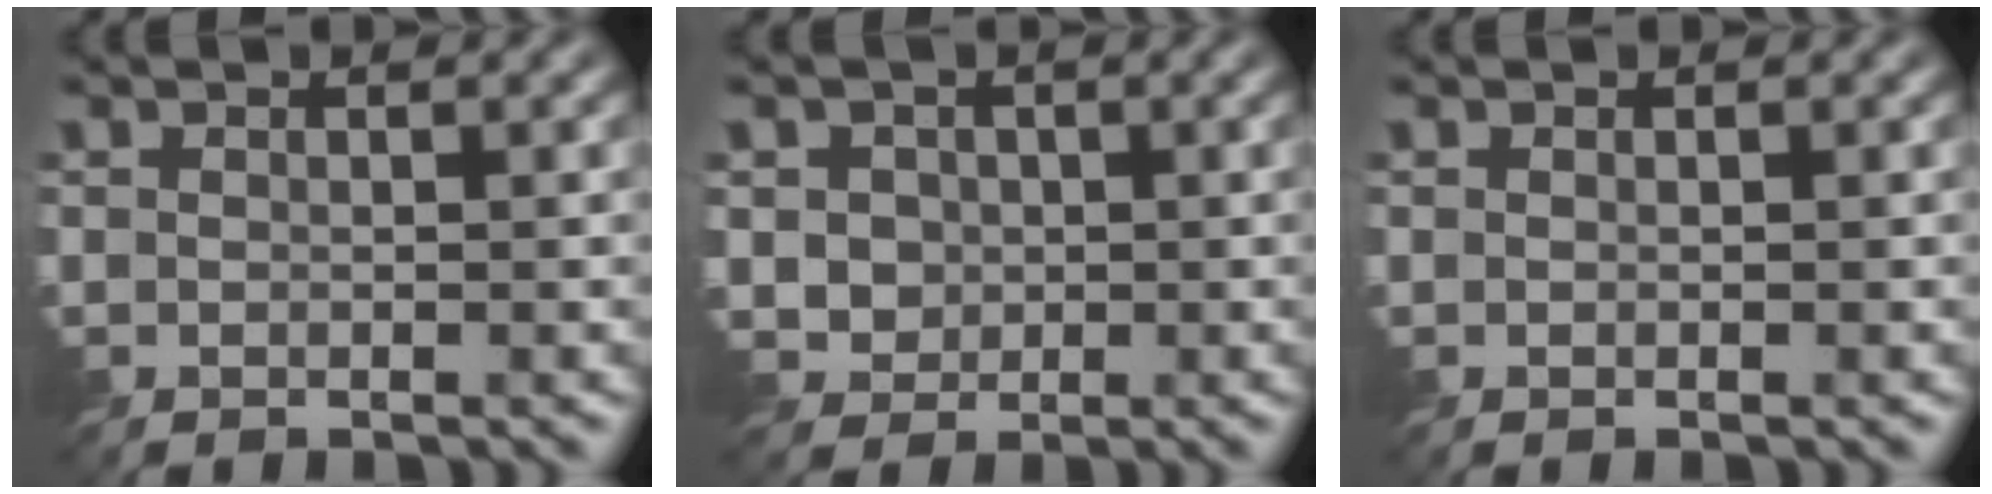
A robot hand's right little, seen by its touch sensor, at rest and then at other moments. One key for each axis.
{"total": 2.7, "fx": 0.5, "fy": 2.5, "fz": 0.9, "tx": -0.015, "ty": 0.006, "tz": 0.018}
{"total": 0.0}